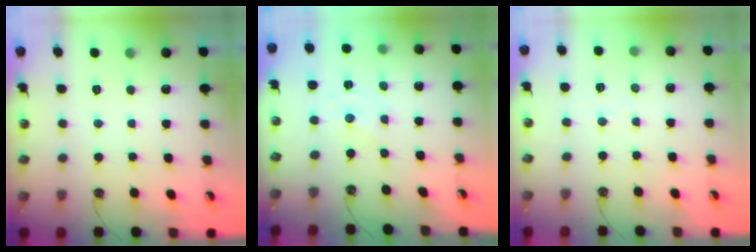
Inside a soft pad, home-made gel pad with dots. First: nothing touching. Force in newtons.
{"total": 0.0}
{"total": 3.0, "press": 3.0, "slide": 0.4}